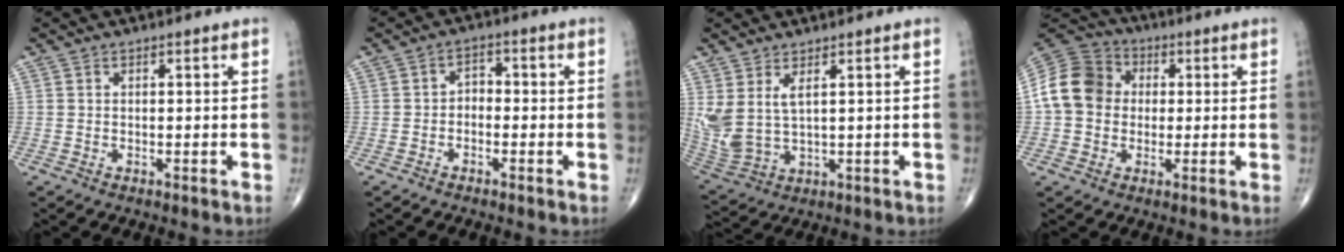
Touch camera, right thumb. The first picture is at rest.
{"total": 2.8, "force": [-1.0, 2.0, 1.6], "torque": [-0.010, 0.020, -0.029]}
{"total": 8.2, "force": [2.8, 3.7, 6.8], "torque": [-0.160, -0.013, 0.073]}
{"total": 12.4, "force": [0.6, 10.6, 6.4], "torque": [-0.108, 0.030, -0.002]}